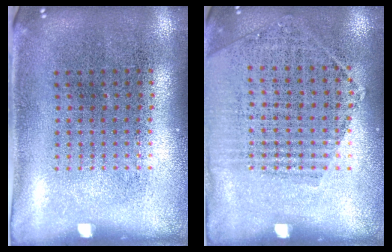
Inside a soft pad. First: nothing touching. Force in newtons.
{"total": 1.1, "press": 1.1, "slide": 0.4}